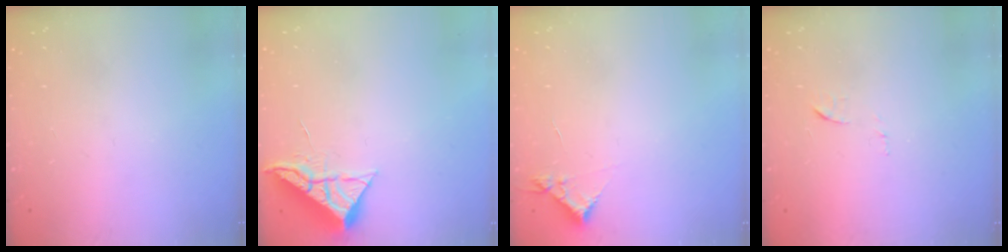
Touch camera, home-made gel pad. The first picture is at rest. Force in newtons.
{"total": 6.4, "press": 6.4, "slide": 0.2}
{"total": 4.1, "press": 4.1, "slide": 0.5}
{"total": 6.5, "press": 6.5, "slide": 0.5}